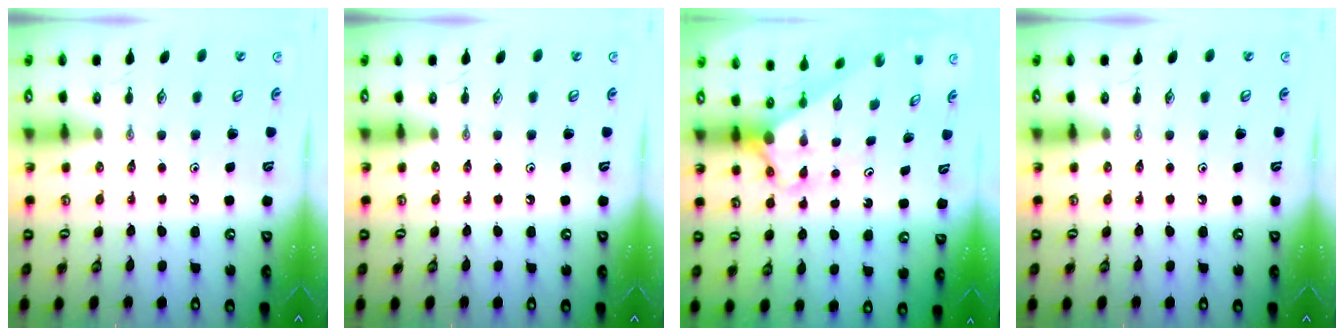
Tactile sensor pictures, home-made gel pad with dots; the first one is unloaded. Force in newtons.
{"total": 0.0}
{"total": 2.9, "press": 2.9, "slide": 0.3}
{"total": 0.0}